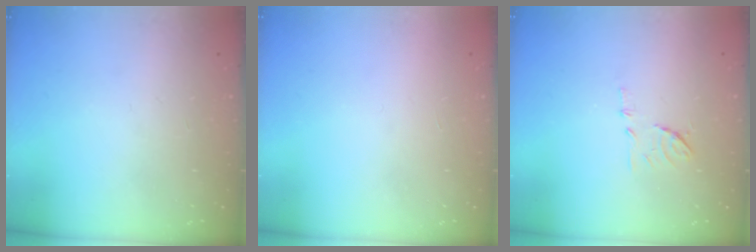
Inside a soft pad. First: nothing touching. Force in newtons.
{"total": 1.6, "press": 1.6, "slide": 0.1}
{"total": 7.5, "press": 7.5, "slide": 0.8}